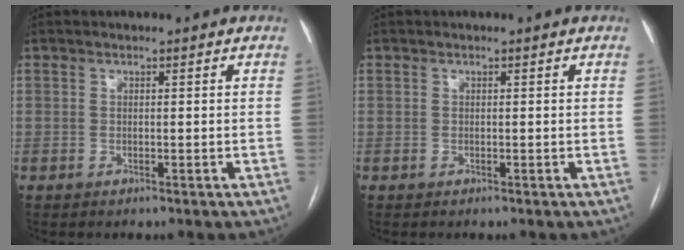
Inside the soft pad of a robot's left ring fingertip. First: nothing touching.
{"total": 0.0}